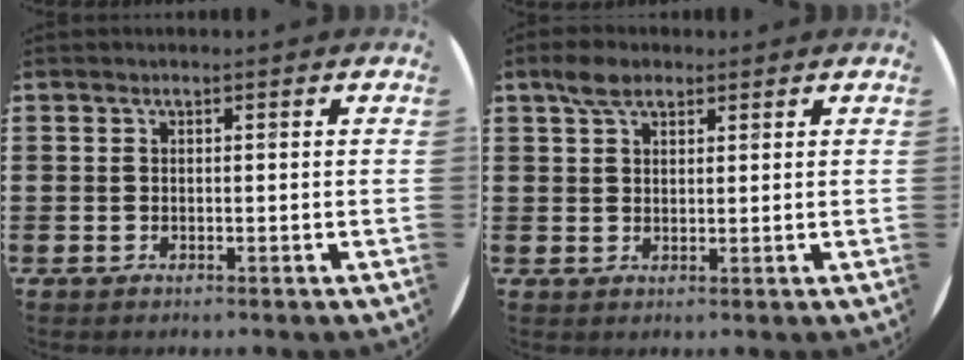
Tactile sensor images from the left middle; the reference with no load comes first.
{"total": 3.7, "force": [2.7, 1.9, 1.7], "torque": [-0.029, 0.007, 0.048]}